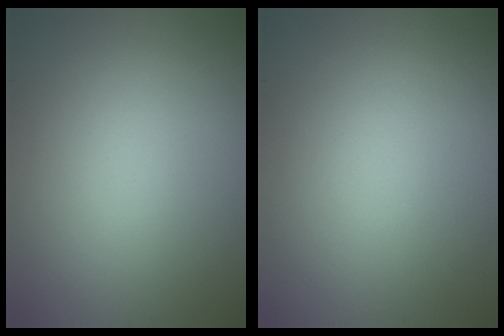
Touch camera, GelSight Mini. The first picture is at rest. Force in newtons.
{"total": 0.0}